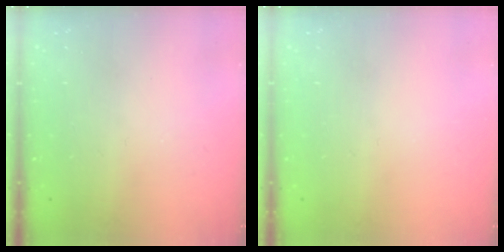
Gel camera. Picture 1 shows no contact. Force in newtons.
{"total": 0.0}